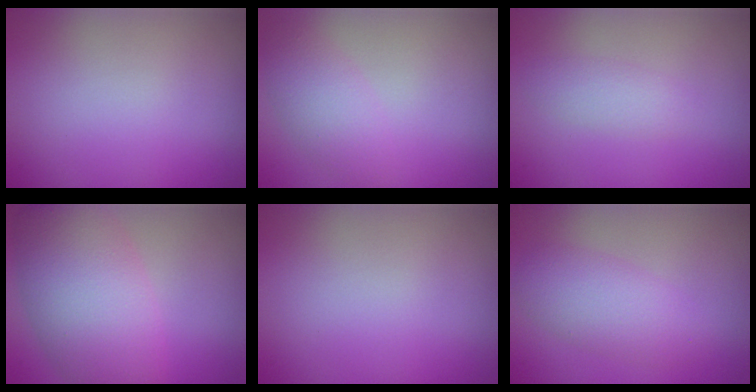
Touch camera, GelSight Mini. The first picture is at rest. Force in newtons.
{"total": 2.4, "press": 2.4, "slide": 0.2}
{"total": 1.4, "press": 1.4, "slide": 0.1}
{"total": 7.5, "press": 7.5, "slide": 0.2}
{"total": 0.0}
{"total": 3.4, "press": 3.4, "slide": 0.1}